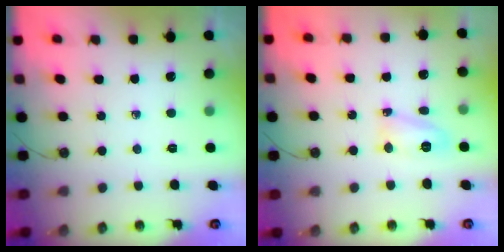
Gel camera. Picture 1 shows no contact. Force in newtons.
{"total": 9.1, "press": 9.0, "slide": 1.2}